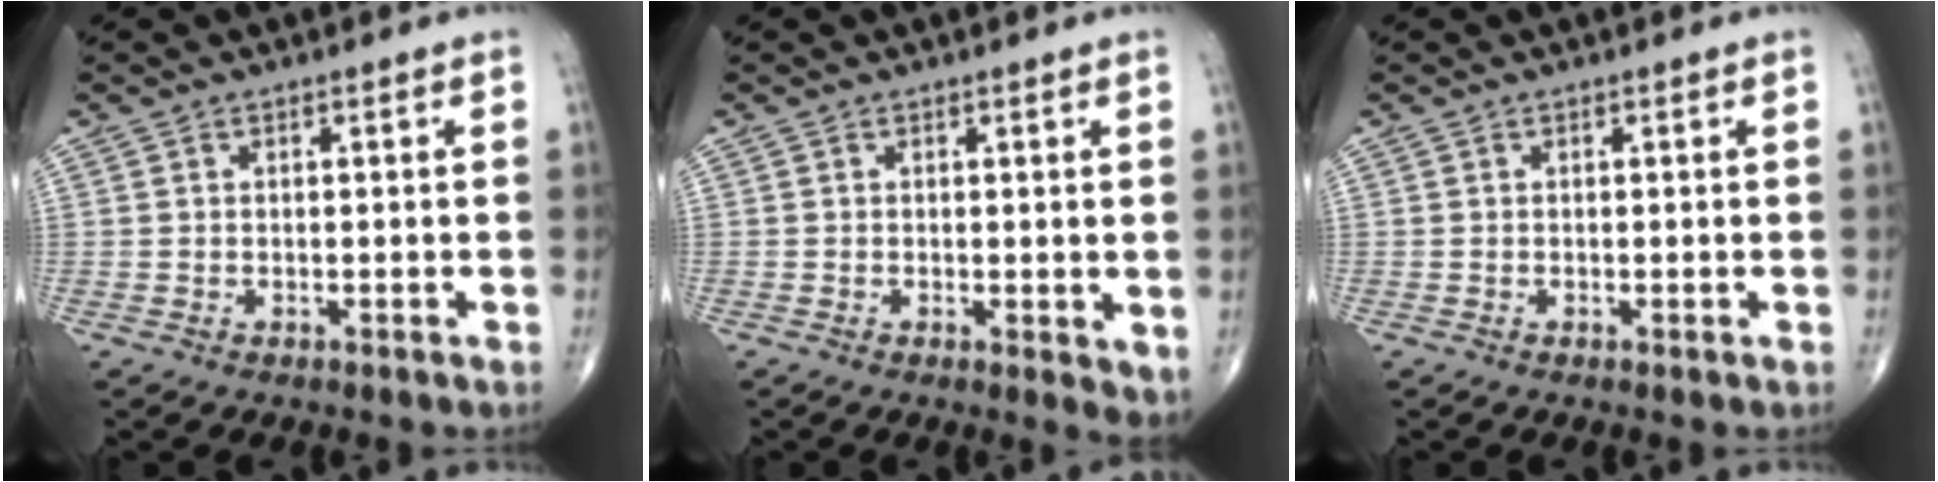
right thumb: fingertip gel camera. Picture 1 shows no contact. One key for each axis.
{"total": 3.2, "fx": 0.1, "fy": 1.4, "fz": 2.9, "tx": -0.036, "ty": -0.012, "tz": 0.000}
{"total": 0.0}